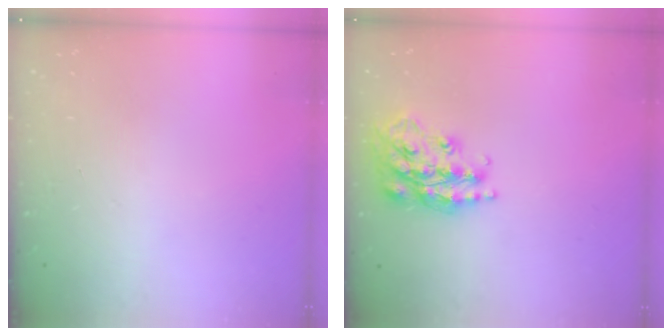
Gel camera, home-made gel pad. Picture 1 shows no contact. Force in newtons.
{"total": 19.2, "press": 19.2, "slide": 1.3}